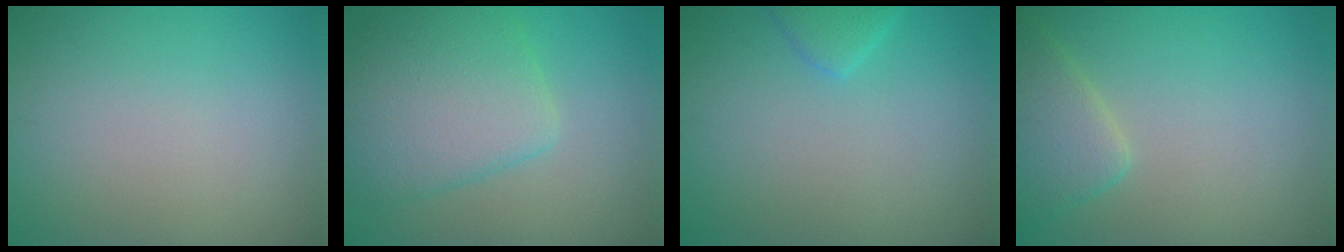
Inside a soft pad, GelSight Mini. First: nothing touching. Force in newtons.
{"total": 6.3, "press": 6.3, "slide": 0.3}
{"total": 1.7, "press": 1.7, "slide": 0.2}
{"total": 3.5, "press": 3.4, "slide": 0.4}